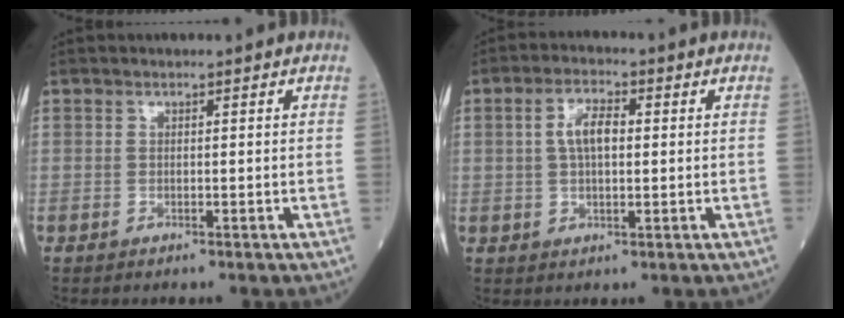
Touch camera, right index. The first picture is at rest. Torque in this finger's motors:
{"motor_torque": [0.13, 0.03, 0.13, 0.05]}